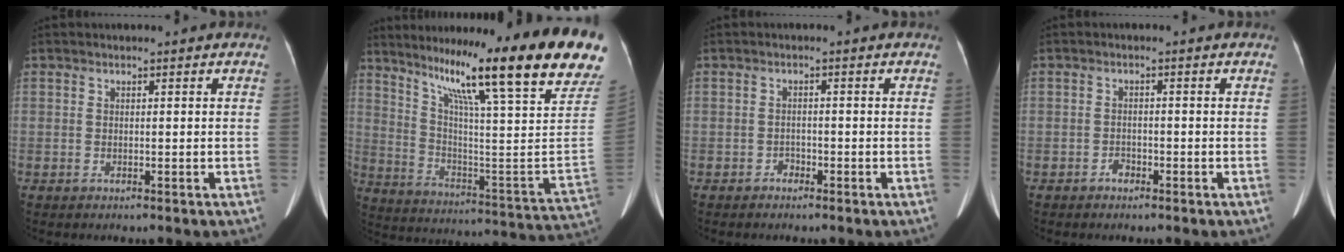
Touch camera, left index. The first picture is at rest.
{"total": 28.7, "force": [19.5, 0.2, 21.0], "torque": [-0.292, -0.042, 0.280]}
{"total": 1.1, "force": [-0.9, 0.7, 0.1], "torque": [0.001, 0.004, -0.018]}
{"total": 1.3, "force": [-1.0, 0.7, 0.4], "torque": [-0.006, 0.003, -0.016]}